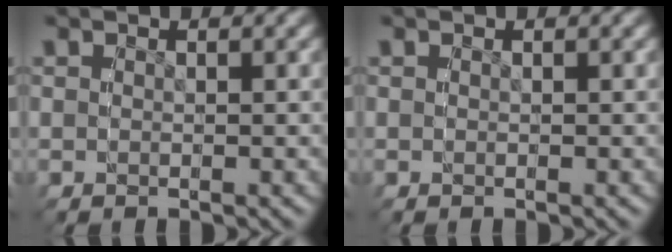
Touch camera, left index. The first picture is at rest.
{"total": 0.0}